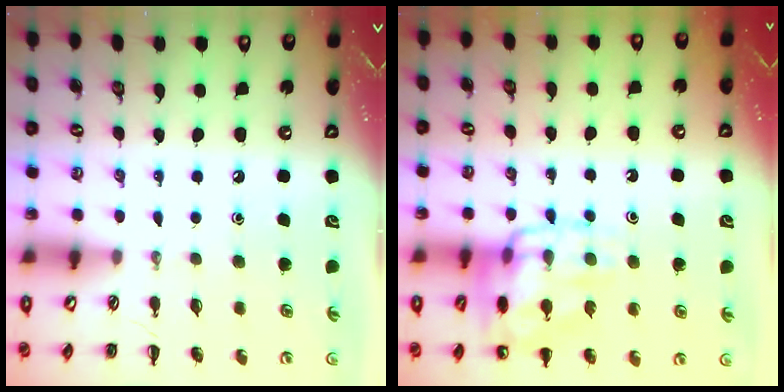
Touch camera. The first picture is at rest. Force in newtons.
{"total": 14.0, "press": 13.9, "slide": 1.2}